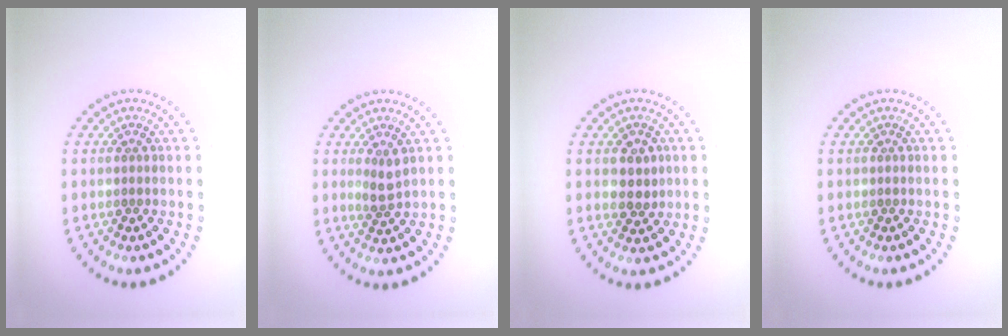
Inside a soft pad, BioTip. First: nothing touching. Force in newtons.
{"total": 1.8, "press": 1.5, "slide": 1.1}
{"total": 2.3, "press": 2.2, "slide": 0.6}
{"total": 0.0}